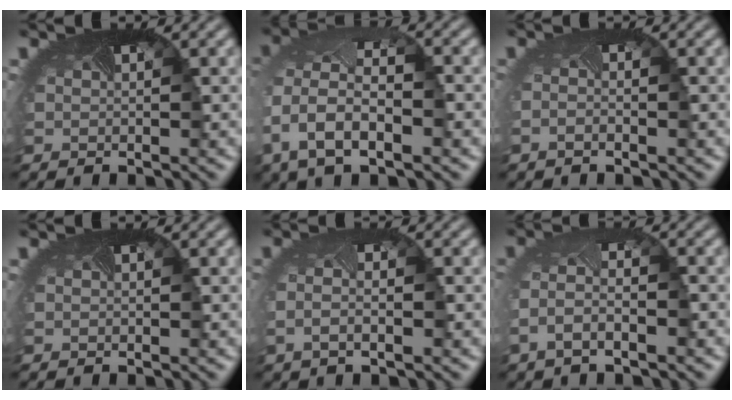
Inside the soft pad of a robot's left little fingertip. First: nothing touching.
{"total": 10.8, "force": [-2.0, 6.8, 8.1], "torque": [-0.173, -0.021, -0.017]}
{"total": 0.8, "force": [-0.7, -0.2, 0.2], "torque": [-0.015, -0.008, -0.016]}
{"total": 0.0}
{"total": 1.7, "force": [-0.7, 0.5, 1.5], "torque": [-0.046, -0.007, -0.015]}
{"total": 2.8, "force": [-1.5, 1.1, 2.1], "torque": [-0.064, -0.004, -0.037]}